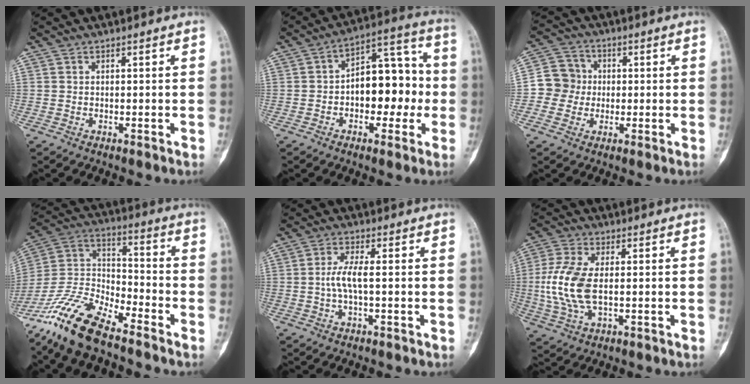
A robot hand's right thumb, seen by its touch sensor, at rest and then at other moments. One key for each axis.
{"total": 14.0, "fx": -1.4, "fy": 8.4, "fz": 11.1, "tx": -0.118, "ty": 0.049, "tz": -0.025}
{"total": 7.3, "fx": -0.4, "fy": 7.1, "fz": 1.7, "tx": 0.004, "ty": 0.017, "tz": -0.018}
{"total": 15.9, "fx": -12.3, "fy": 4.6, "fz": 9.0, "tx": -0.176, "ty": 0.061, "tz": -0.242}
{"total": 6.6, "fx": -0.1, "fy": 1.4, "fz": 6.4, "tx": -0.150, "ty": 0.012, "tz": -0.006}
{"total": 11.1, "fx": -0.2, "fy": 5.7, "fz": 9.5, "tx": -0.220, "ty": 0.002, "tz": -0.005}